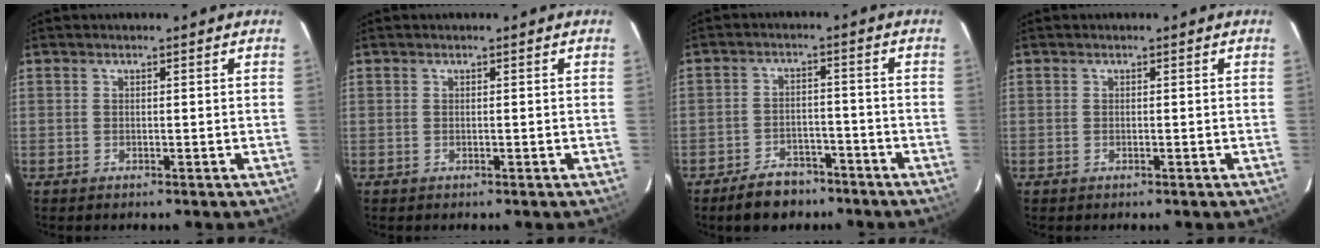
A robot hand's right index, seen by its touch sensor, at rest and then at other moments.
{"total": 0.0}
{"total": 6.5, "force": [-5.0, 3.5, 2.4], "torque": [-0.047, 0.005, -0.079]}
{"total": 0.0}